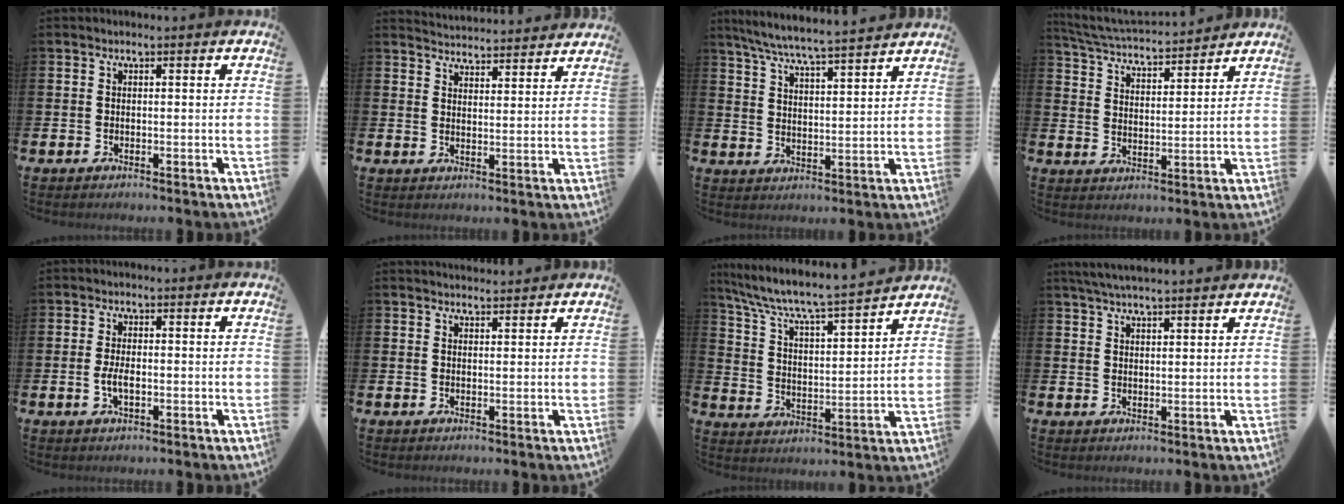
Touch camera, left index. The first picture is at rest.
{"total": 4.3, "force": [4.2, 0.2, -0.4], "torque": [-0.001, -0.033, 0.075]}
{"total": 6.7, "force": [6.4, -0.2, 1.9], "torque": [-0.060, -0.043, 0.112]}
{"total": 4.9, "force": [4.9, 0.4, 0.5], "torque": [-0.031, -0.041, 0.080]}
{"total": 2.5, "force": [-0.4, 1.1, 2.2], "torque": [-0.033, -0.002, -0.009]}
{"total": 2.1, "force": [2.1, 0.3, 0.0], "torque": [0.012, -0.015, 0.033]}
{"total": 7.2, "force": [6.6, 0.5, 2.8], "torque": [-0.085, -0.052, 0.106]}
{"total": 4.1, "force": [3.9, 0.2, 1.1], "torque": [-0.035, -0.008, 0.074]}